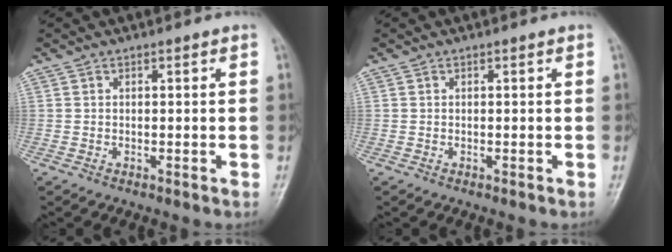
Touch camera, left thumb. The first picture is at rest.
{"total": 0.0}